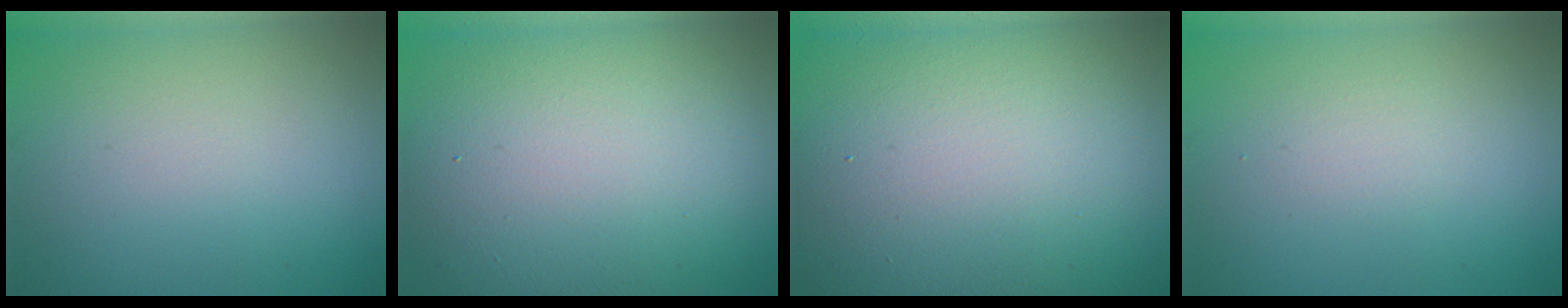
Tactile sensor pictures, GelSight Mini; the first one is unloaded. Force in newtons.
{"total": 15.3, "press": 15.3, "slide": 0.8}
{"total": 21.8, "press": 21.8, "slide": 1.0}
{"total": 1.1, "press": 1.1, "slide": 0.0}